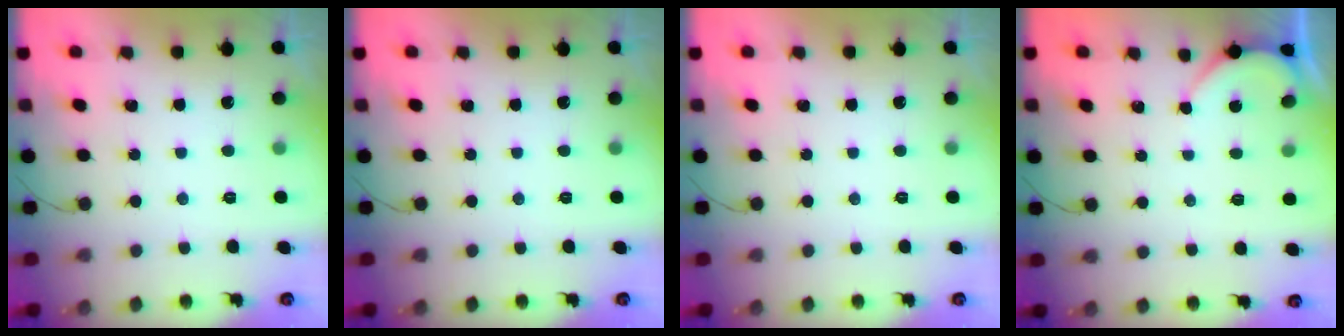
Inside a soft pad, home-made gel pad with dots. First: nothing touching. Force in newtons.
{"total": 0.0}
{"total": 0.0}
{"total": 2.0, "press": 2.0, "slide": 0.2}